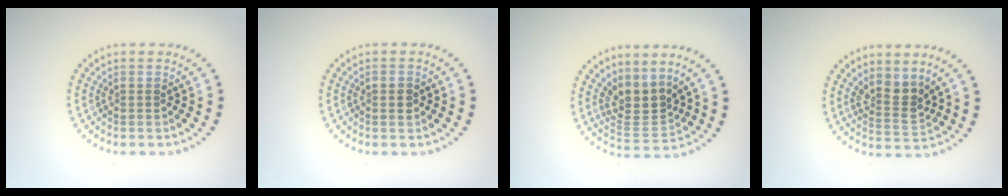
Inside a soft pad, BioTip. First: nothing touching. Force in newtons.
{"total": 1.4, "press": 1.4, "slide": 0.2}
{"total": 3.2, "press": 2.4, "slide": 2.1}
{"total": 2.6, "press": 2.2, "slide": 1.5}